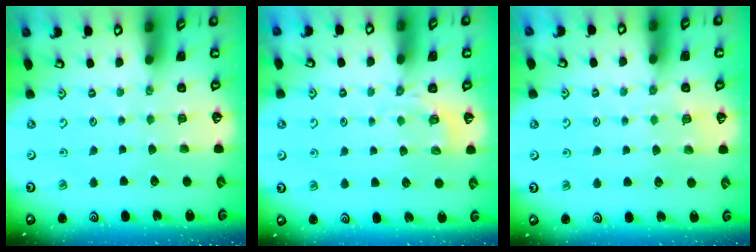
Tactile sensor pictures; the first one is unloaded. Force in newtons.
{"total": 2.3, "press": 1.4, "slide": 1.8}
{"total": 5.1, "press": 5.1, "slide": 0.9}